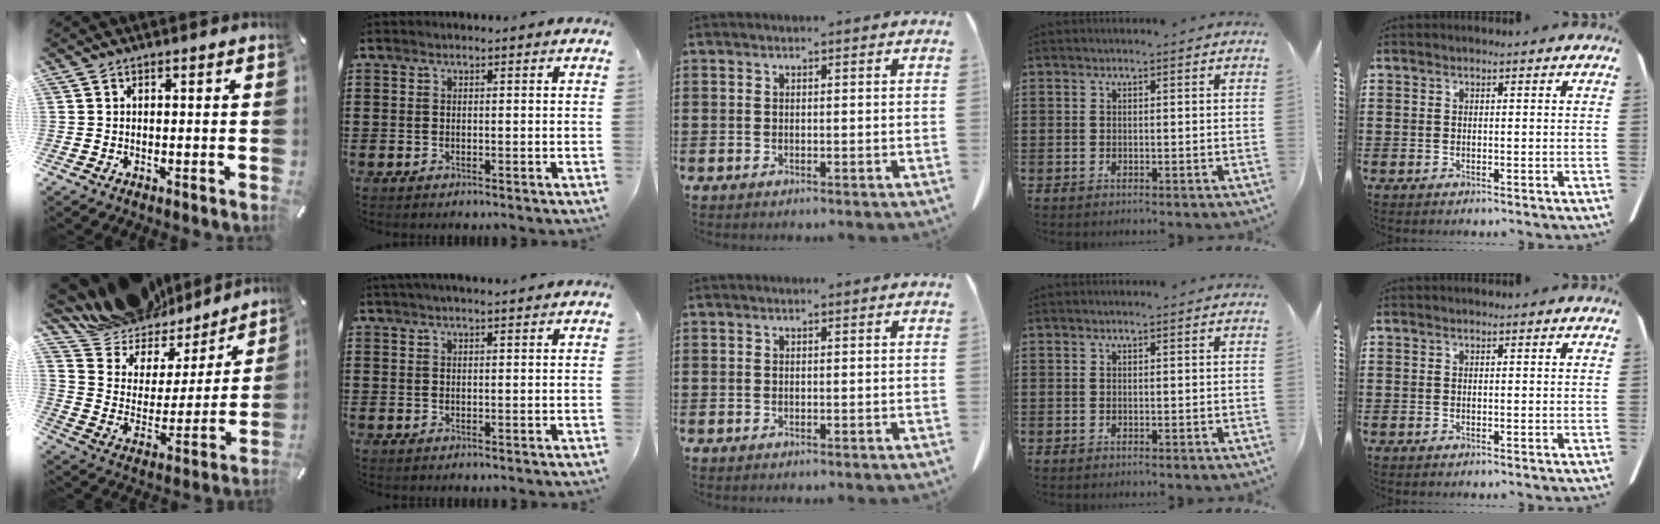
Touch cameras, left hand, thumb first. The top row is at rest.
{"thumb": {"total": 14.3, "force": [12.9, 6.2, -0.1], "torque": [-0.014, -0.140, 0.227]}, "index": {"total": 1.5, "force": [1.3, 0.0, 0.7], "torque": [-0.015, 0.001, 0.024]}}